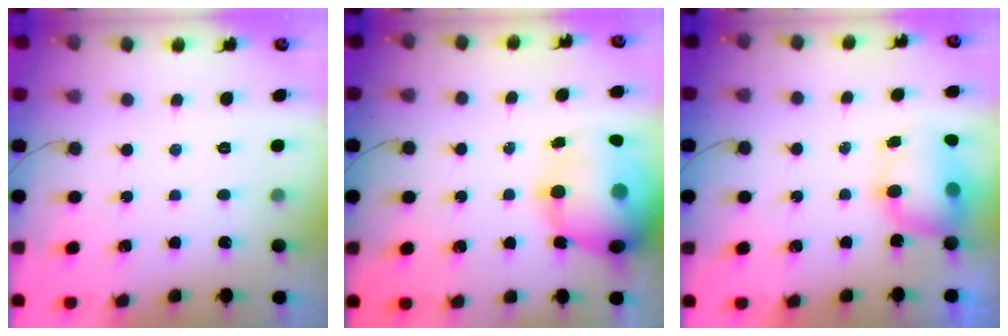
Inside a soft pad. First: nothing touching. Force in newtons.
{"total": 24.0, "press": 23.4, "slide": 5.4}
{"total": 8.7, "press": 8.6, "slide": 1.6}